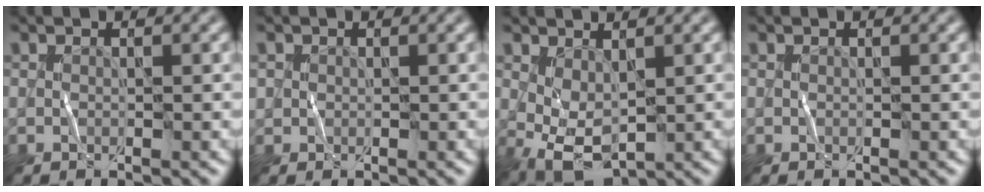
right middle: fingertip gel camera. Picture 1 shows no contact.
{"total": 0.9, "force": [0.3, 0.8, -0.2], "torque": [0.009, 0.000, -0.001]}
{"total": 3.1, "force": [0.5, 1.9, 2.4], "torque": [-0.062, -0.007, 0.015]}
{"total": 0.0}